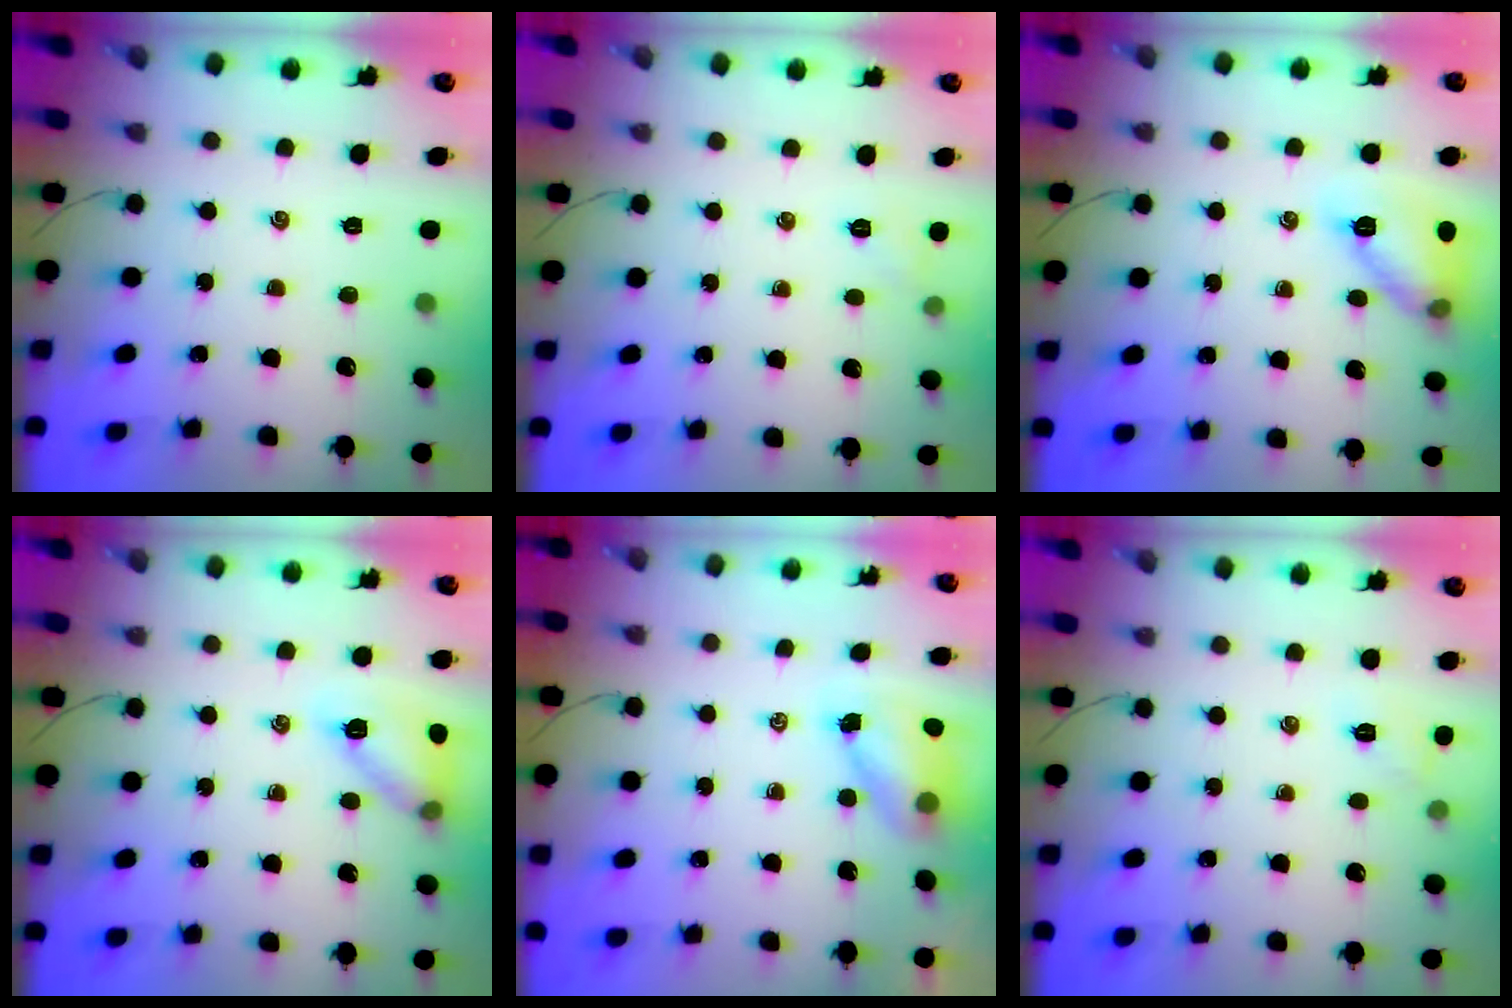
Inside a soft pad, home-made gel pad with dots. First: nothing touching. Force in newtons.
{"total": 3.7, "press": 3.6, "slide": 1.1}
{"total": 12.3, "press": 12.3, "slide": 1.0}
{"total": 12.7, "press": 12.7, "slide": 0.9}
{"total": 5.6, "press": 5.5, "slide": 0.7}
{"total": 5.6, "press": 5.3, "slide": 1.7}